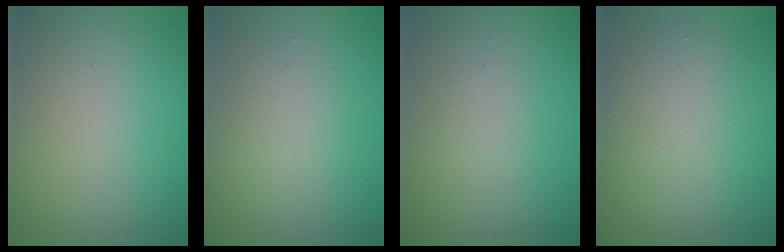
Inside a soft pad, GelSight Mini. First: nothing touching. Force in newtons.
{"total": 2.1, "press": 2.1, "slide": 0.1}
{"total": 1.0, "press": 1.0, "slide": 0.0}
{"total": 4.5, "press": 4.4, "slide": 0.4}